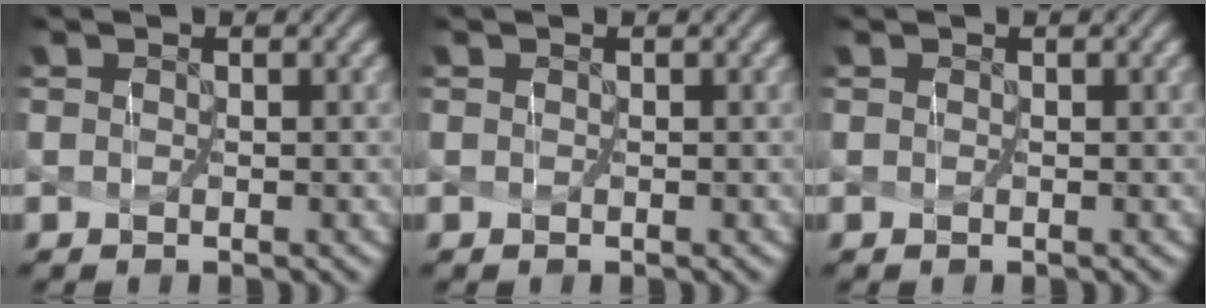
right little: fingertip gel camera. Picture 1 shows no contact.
{"total": 0.0}
{"total": 0.0}